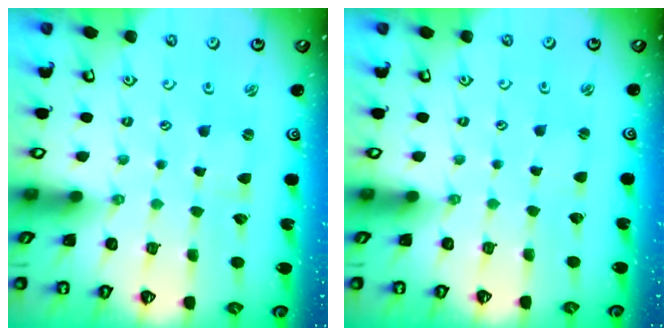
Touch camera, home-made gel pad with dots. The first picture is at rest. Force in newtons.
{"total": 1.1, "press": 1.1, "slide": 0.2}